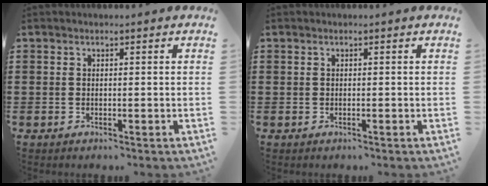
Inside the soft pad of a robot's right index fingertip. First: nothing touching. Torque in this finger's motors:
{"motor_torque": [-0.29, 0.28, -0.04, 0.00]}